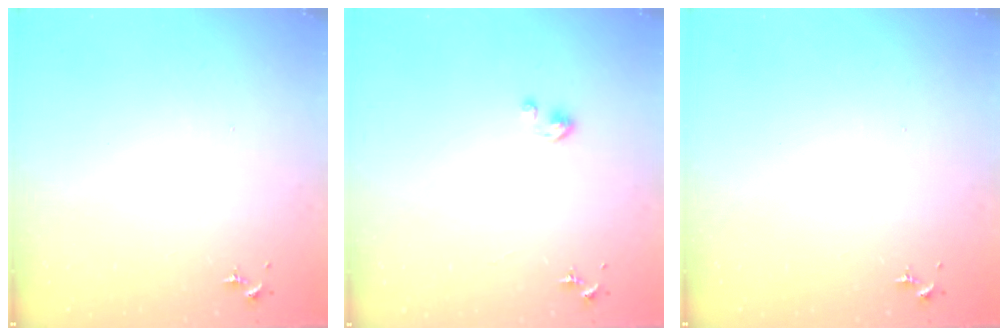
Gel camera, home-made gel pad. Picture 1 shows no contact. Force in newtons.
{"total": 1.9, "press": 1.9, "slide": 0.2}
{"total": 0.0}